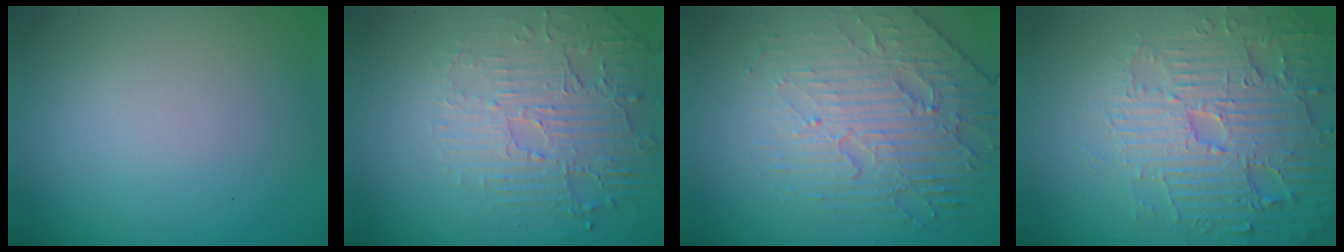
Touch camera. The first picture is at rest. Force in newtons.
{"total": 2.8, "press": 2.5, "slide": 1.4}
{"total": 5.0, "press": 4.4, "slide": 2.5}
{"total": 5.4, "press": 5.3, "slide": 1.3}